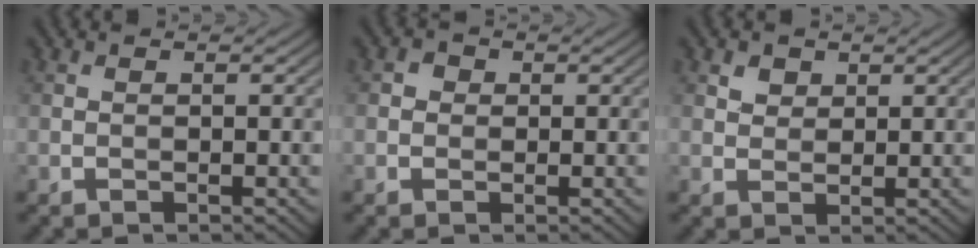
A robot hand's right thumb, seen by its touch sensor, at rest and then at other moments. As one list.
[{"total": 1.5, "force": [0.1, 1.4, 0.4], "torque": [-0.006, 0.000, -0.004]}, {"total": 2.1, "force": [1.3, 1.4, 0.7], "torque": [-0.018, -0.004, 0.023]}]